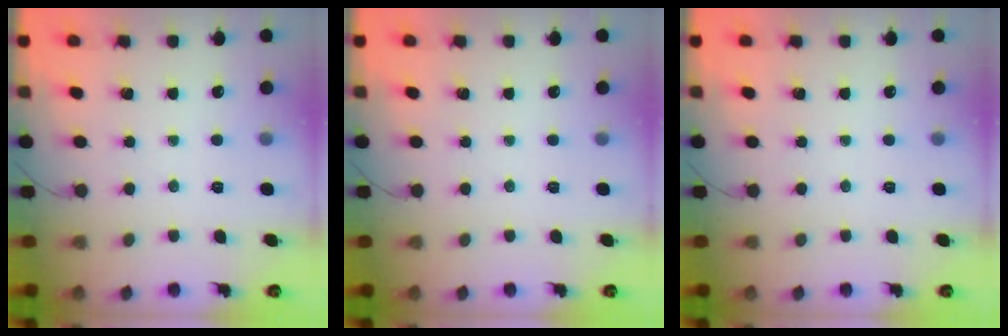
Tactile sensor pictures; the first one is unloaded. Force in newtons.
{"total": 0.0}
{"total": 0.0}